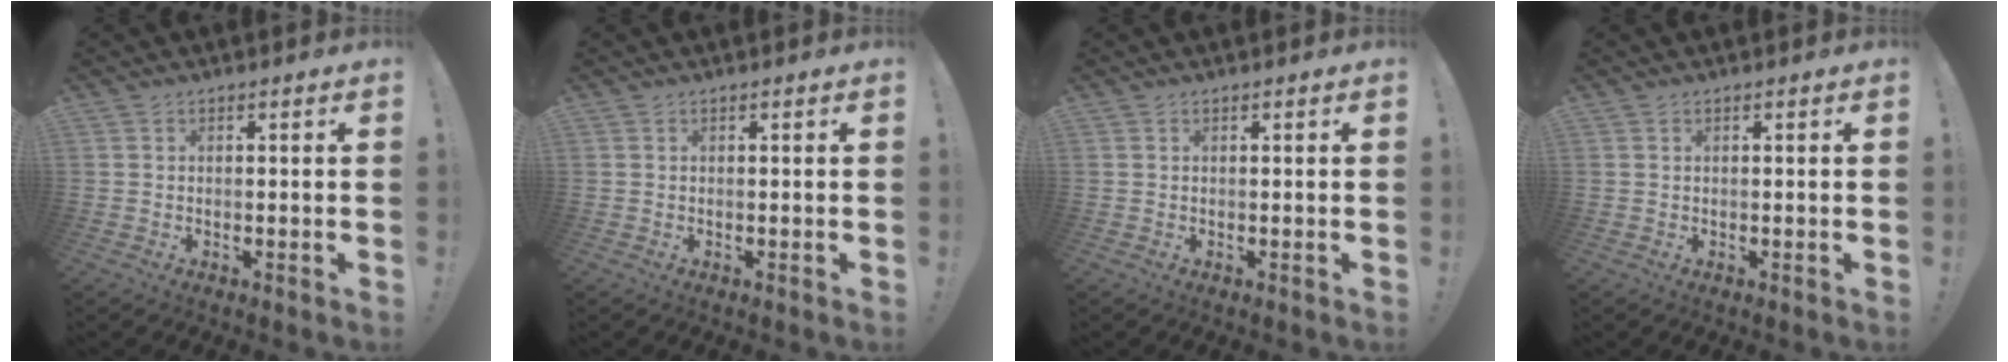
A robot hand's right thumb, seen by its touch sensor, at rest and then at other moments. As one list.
[{"total": 0.0}, {"total": 0.0}, {"total": 0.0}]